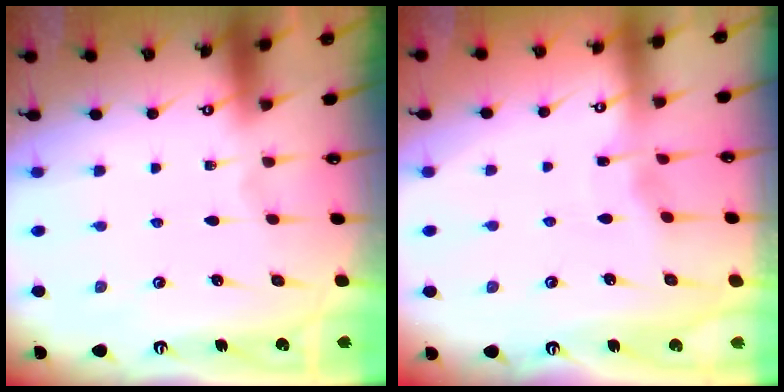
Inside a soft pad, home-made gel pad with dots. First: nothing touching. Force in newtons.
{"total": 3.0, "press": 3.0, "slide": 0.2}